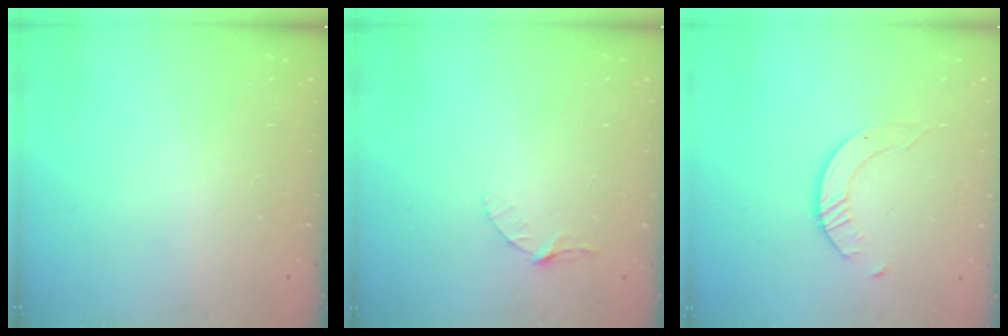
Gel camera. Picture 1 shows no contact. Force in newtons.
{"total": 3.5, "press": 3.4, "slide": 0.4}
{"total": 2.9, "press": 2.9, "slide": 0.3}